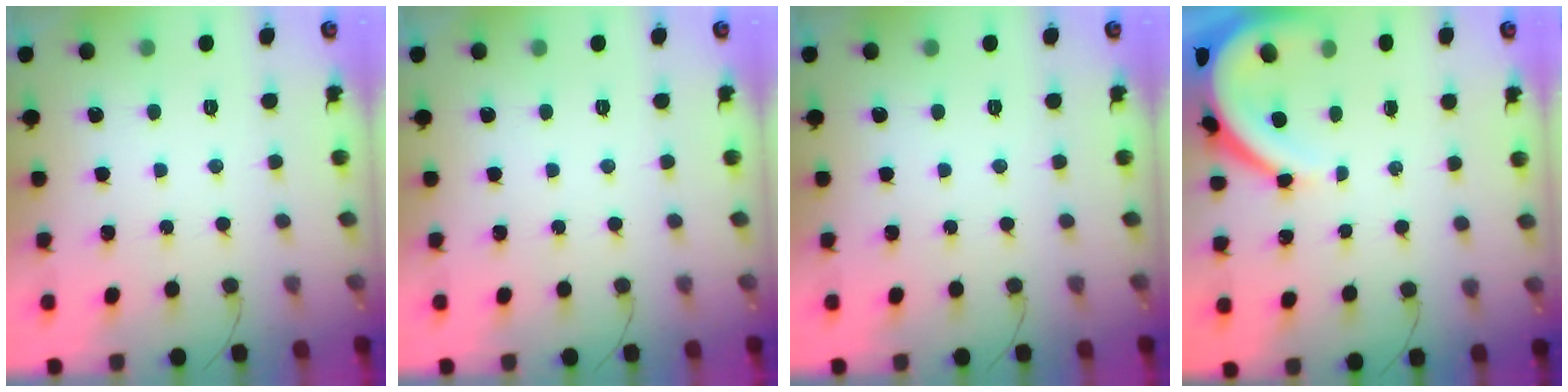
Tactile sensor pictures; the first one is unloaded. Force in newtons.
{"total": 0.0}
{"total": 0.0}
{"total": 9.3, "press": 9.3, "slide": 0.9}